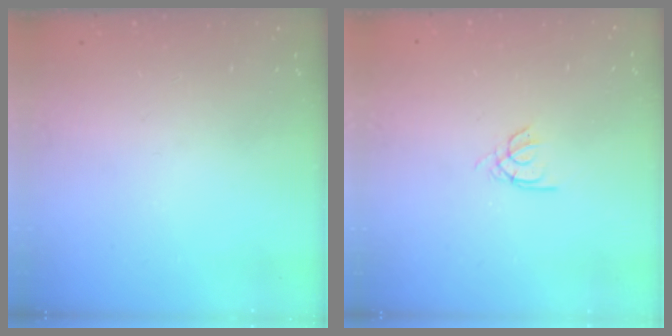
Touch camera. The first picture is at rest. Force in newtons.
{"total": 2.1, "press": 2.1, "slide": 0.2}